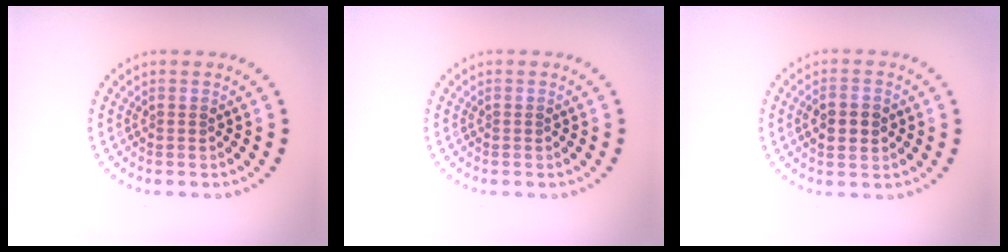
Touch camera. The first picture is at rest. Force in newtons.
{"total": 0.0}
{"total": 2.5, "press": 2.5, "slide": 0.1}